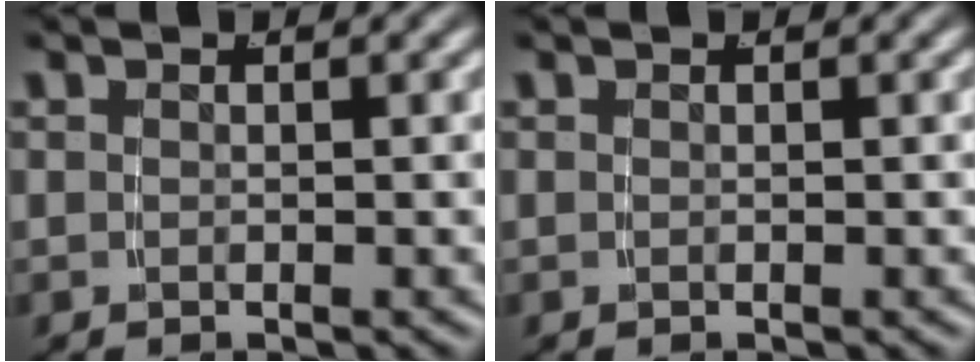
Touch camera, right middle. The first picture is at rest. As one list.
[{"total": 0.0}]